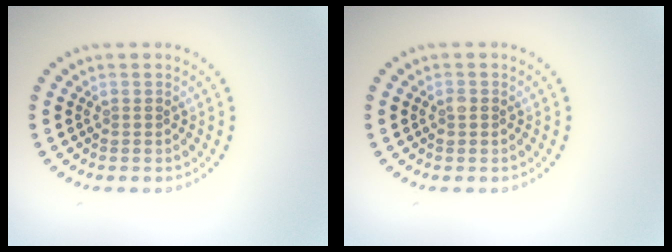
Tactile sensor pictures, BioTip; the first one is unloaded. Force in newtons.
{"total": 1.0, "press": 1.0, "slide": 0.1}